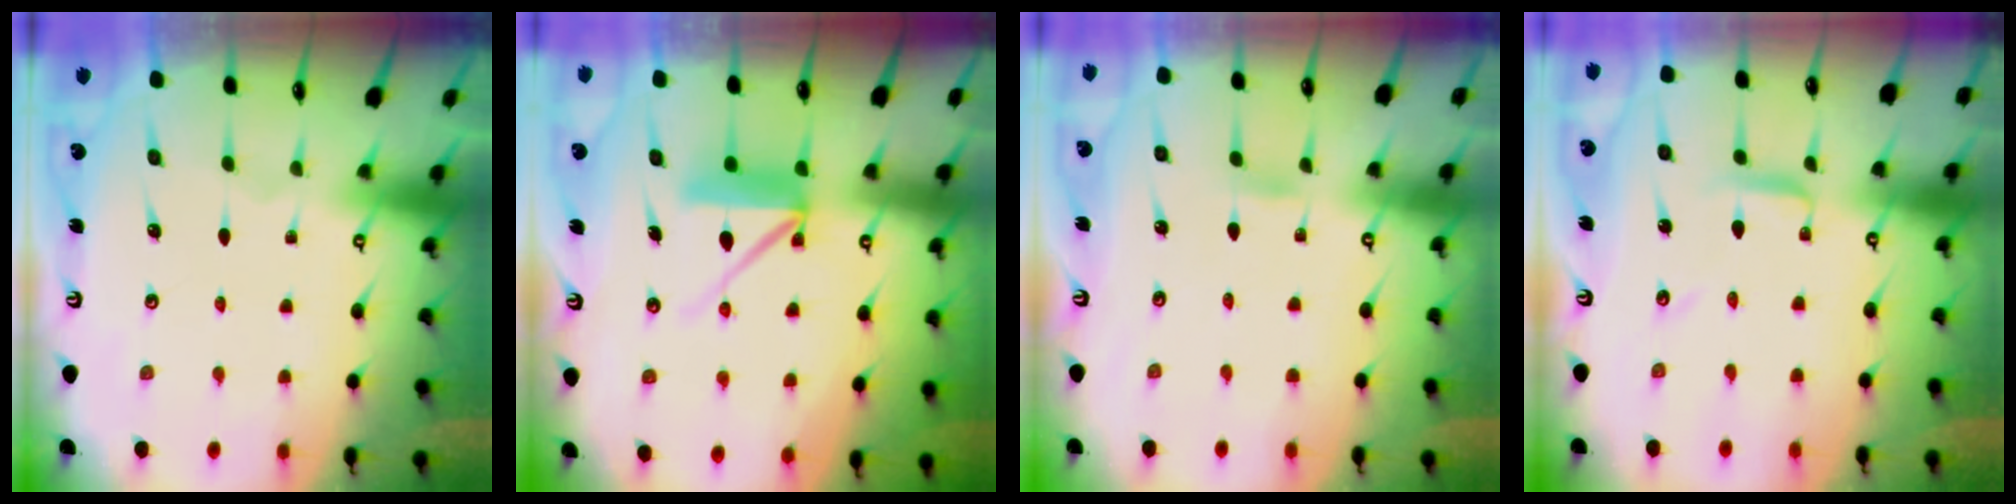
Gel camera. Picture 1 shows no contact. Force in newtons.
{"total": 8.9, "press": 8.9, "slide": 0.9}
{"total": 2.0, "press": 2.0, "slide": 0.2}
{"total": 3.3, "press": 3.3, "slide": 0.2}